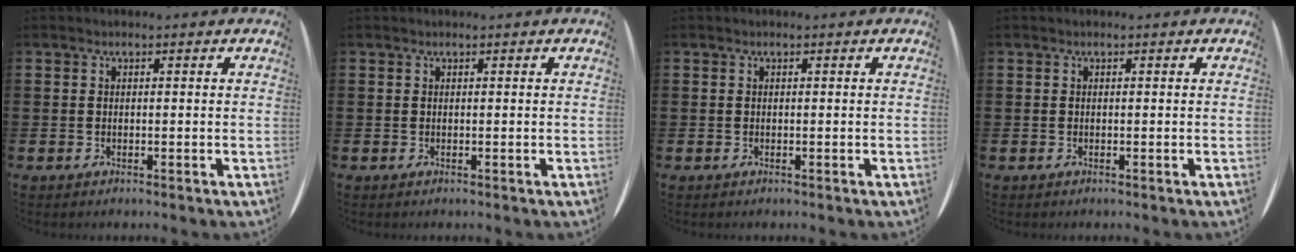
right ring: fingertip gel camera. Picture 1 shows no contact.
{"total": 0.0}
{"total": 0.0}
{"total": 0.0}